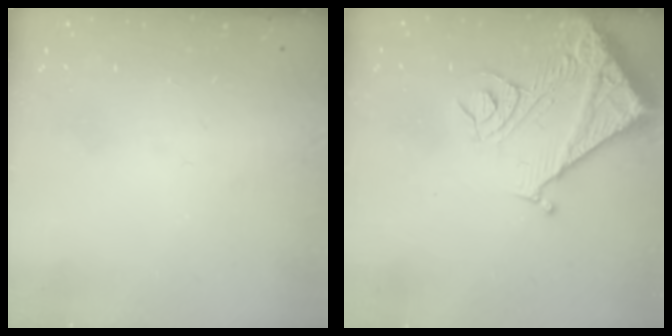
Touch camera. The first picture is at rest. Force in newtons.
{"total": 13.7, "press": 13.6, "slide": 1.6}